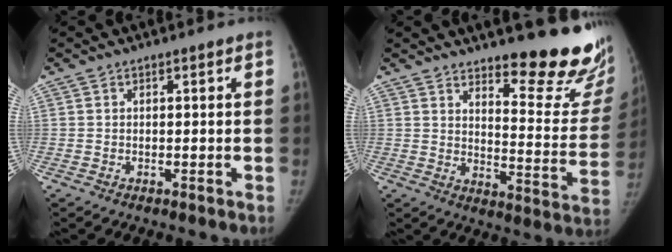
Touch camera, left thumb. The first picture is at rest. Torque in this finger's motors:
{"motor_torque": [1.37, 0.56, 0.70, -0.79, 0.16]}